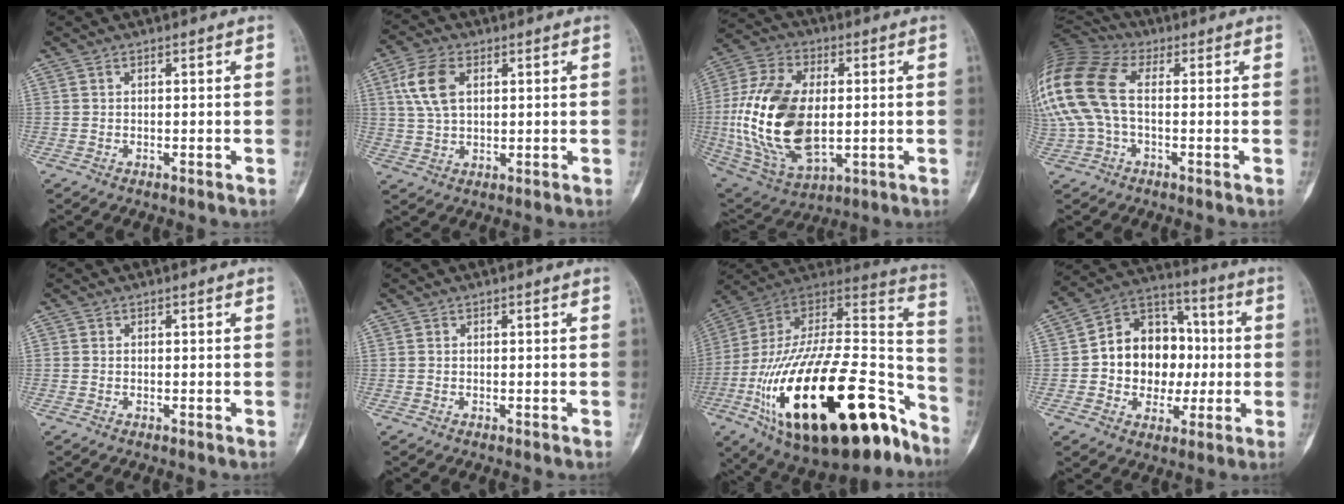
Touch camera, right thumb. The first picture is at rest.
{"total": 8.0, "force": [2.4, 4.6, 6.0], "torque": [-0.121, 0.006, 0.047]}
{"total": 22.8, "force": [-0.3, 13.0, 18.7], "torque": [-0.380, -0.006, 0.009]}
{"total": 18.6, "force": [1.4, 10.9, 14.9], "torque": [-0.370, 0.030, 0.020]}
{"total": 0.0}
{"total": 0.0}
{"total": 40.0, "force": [-18.6, 17.0, 31.1], "torque": [-0.500, 0.052, -0.297]}
{"total": 15.8, "force": [-0.2, 12.8, 9.3], "torque": [-0.091, 0.033, -0.004]}